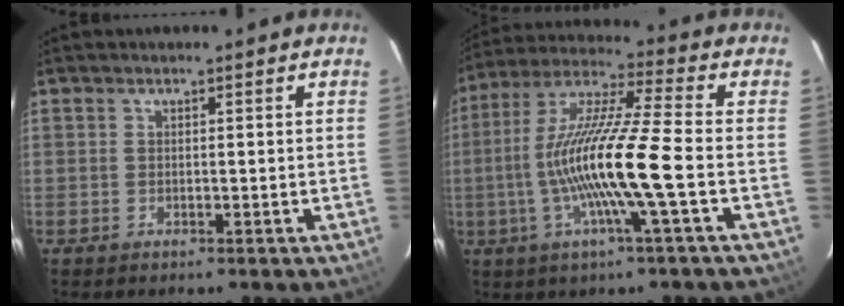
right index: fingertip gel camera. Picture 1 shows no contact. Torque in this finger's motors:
{"motor_torque": [1.44, -0.70, 1.05, 0.21]}